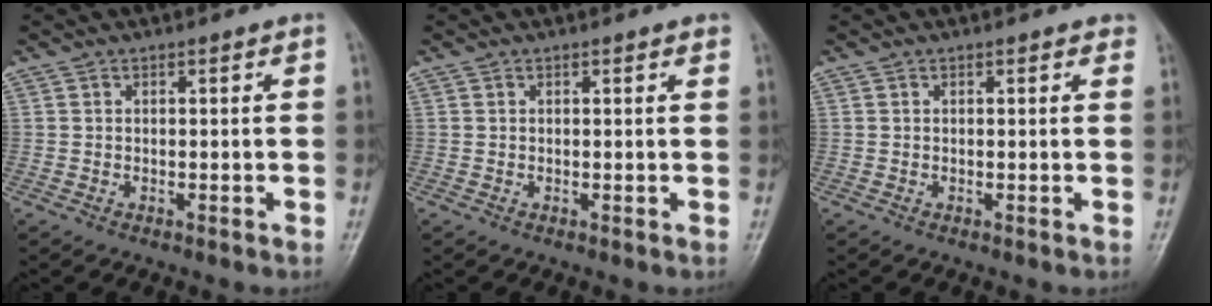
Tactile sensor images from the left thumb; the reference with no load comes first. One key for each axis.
{"total": 1.0, "fx": 0.6, "fy": 0.2, "fz": 0.7, "tx": -0.009, "ty": 0.001, "tz": 0.005}
{"total": 0.8, "fx": 0.5, "fy": 0.4, "fz": 0.5, "tx": -0.003, "ty": -0.001, "tz": 0.001}